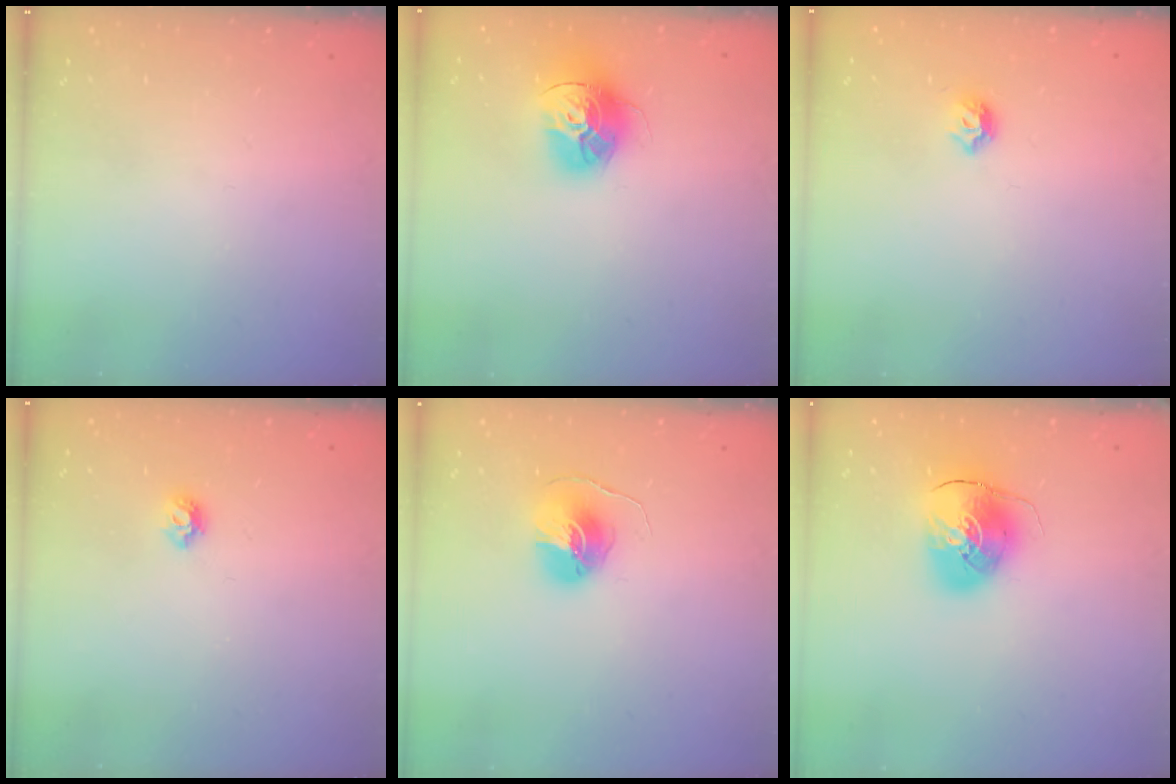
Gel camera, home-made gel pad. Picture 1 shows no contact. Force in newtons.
{"total": 14.7, "press": 14.6, "slide": 1.4}
{"total": 6.0, "press": 5.9, "slide": 1.0}
{"total": 4.9, "press": 4.8, "slide": 0.9}
{"total": 7.8, "press": 7.8, "slide": 0.1}
{"total": 10.0, "press": 9.9, "slide": 1.5}